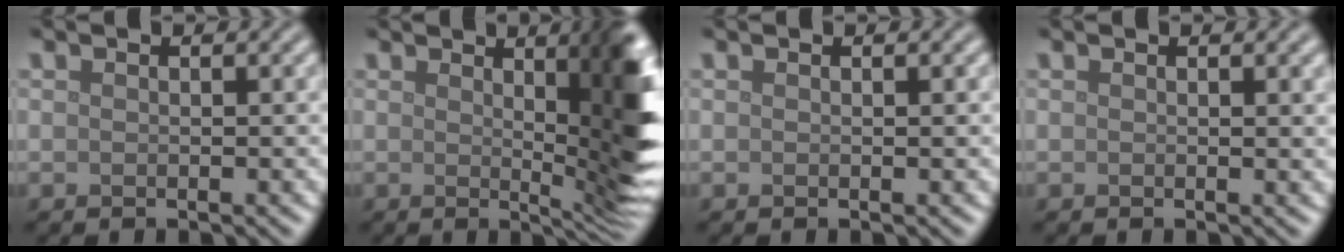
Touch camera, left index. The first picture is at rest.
{"total": 9.0, "force": [2.0, 2.2, 8.5], "torque": [-0.087, -0.001, 0.032]}
{"total": 0.0}
{"total": 1.4, "force": [0.5, 0.3, 1.2], "torque": [-0.010, 0.004, 0.006]}